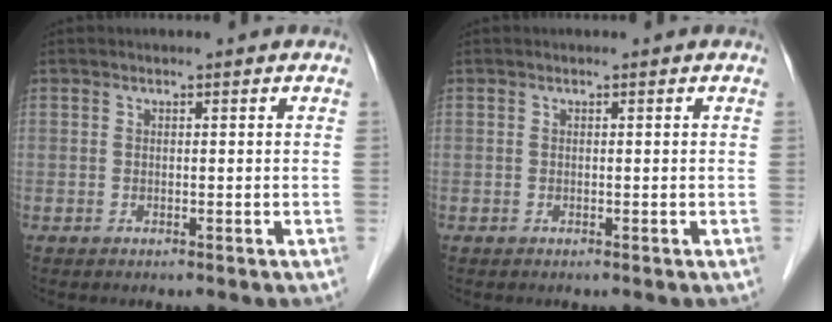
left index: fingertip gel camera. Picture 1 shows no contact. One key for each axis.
{"total": 0.0}